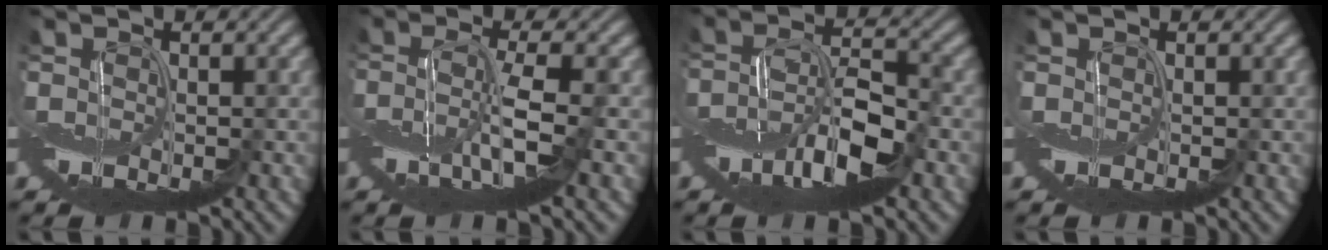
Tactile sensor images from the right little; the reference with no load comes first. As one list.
[{"total": 4.2, "force": [-1.3, 0.6, 3.9], "torque": [-0.083, 0.001, -0.026]}, {"total": 6.4, "force": [-3.2, 2.3, 5.0], "torque": [-0.095, 0.006, -0.064]}, {"total": 0.0}]